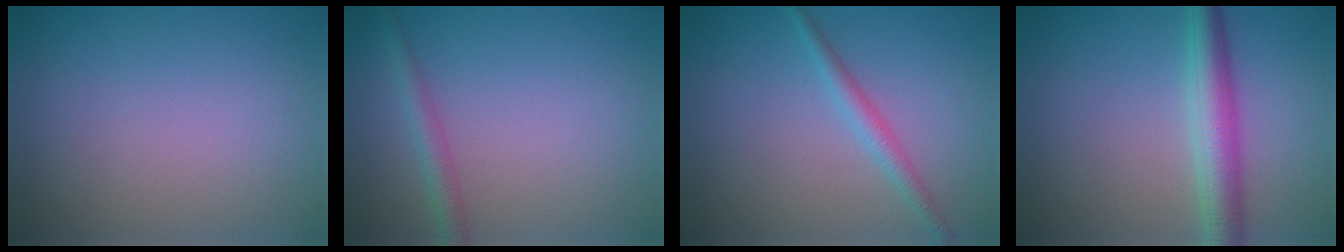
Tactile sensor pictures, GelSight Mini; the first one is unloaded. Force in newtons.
{"total": 2.1, "press": 2.1, "slide": 0.1}
{"total": 1.8, "press": 1.8, "slide": 0.1}
{"total": 4.4, "press": 4.4, "slide": 0.1}